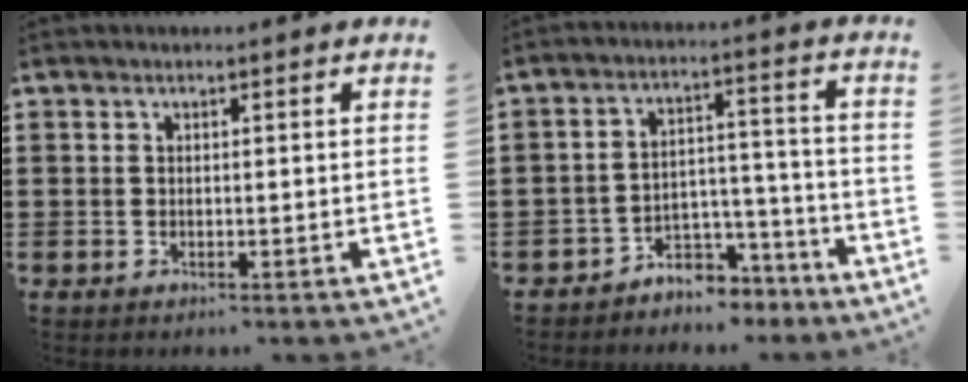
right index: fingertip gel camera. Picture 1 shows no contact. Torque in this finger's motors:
{"motor_torque": [0.80, 1.20, -0.05, -0.21]}